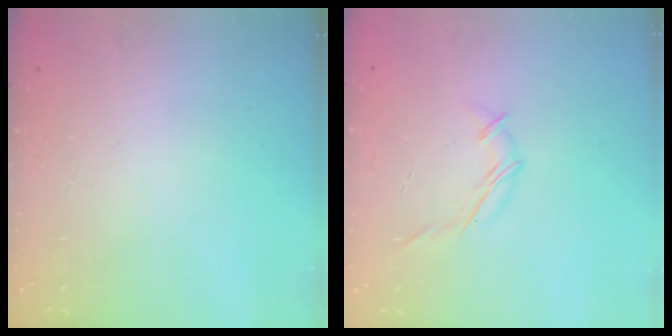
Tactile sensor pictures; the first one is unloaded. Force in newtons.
{"total": 6.8, "press": 6.7, "slide": 0.9}